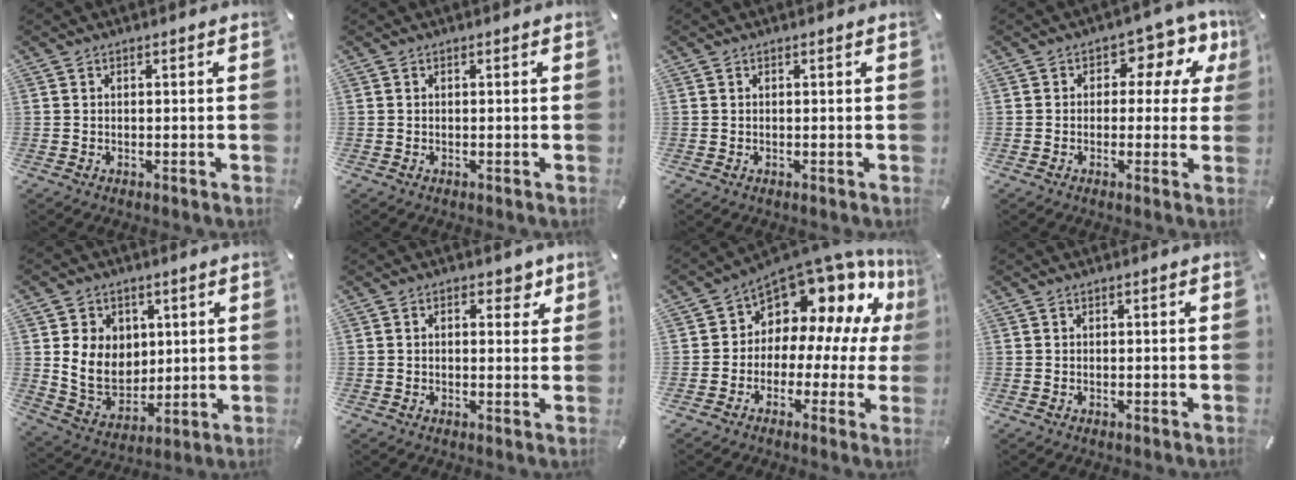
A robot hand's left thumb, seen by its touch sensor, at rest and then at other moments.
{"total": 0.0}
{"total": 0.0}
{"total": 8.8, "force": [3.2, 5.4, 6.2], "torque": [-0.079, -0.014, 0.053]}
{"total": 10.2, "force": [2.5, 9.0, 4.1], "torque": [-0.082, -0.010, 0.054]}
{"total": 3.7, "force": [1.5, 2.2, 2.6], "torque": [-0.017, -0.005, 0.014]}
{"total": 11.6, "force": [7.8, 7.0, 5.0], "torque": [-0.092, -0.084, 0.135]}
{"total": 0.0}